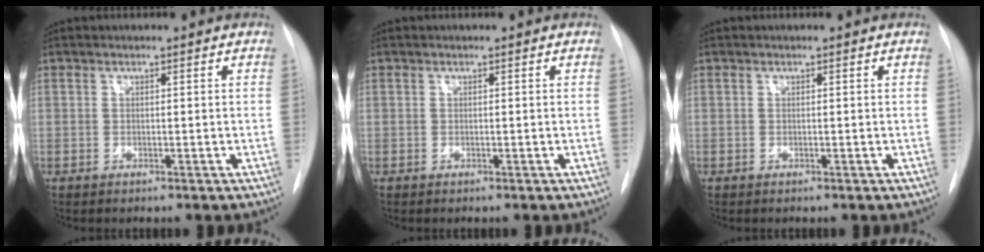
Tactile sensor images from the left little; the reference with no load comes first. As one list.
[{"total": 0.0}, {"total": 0.0}]